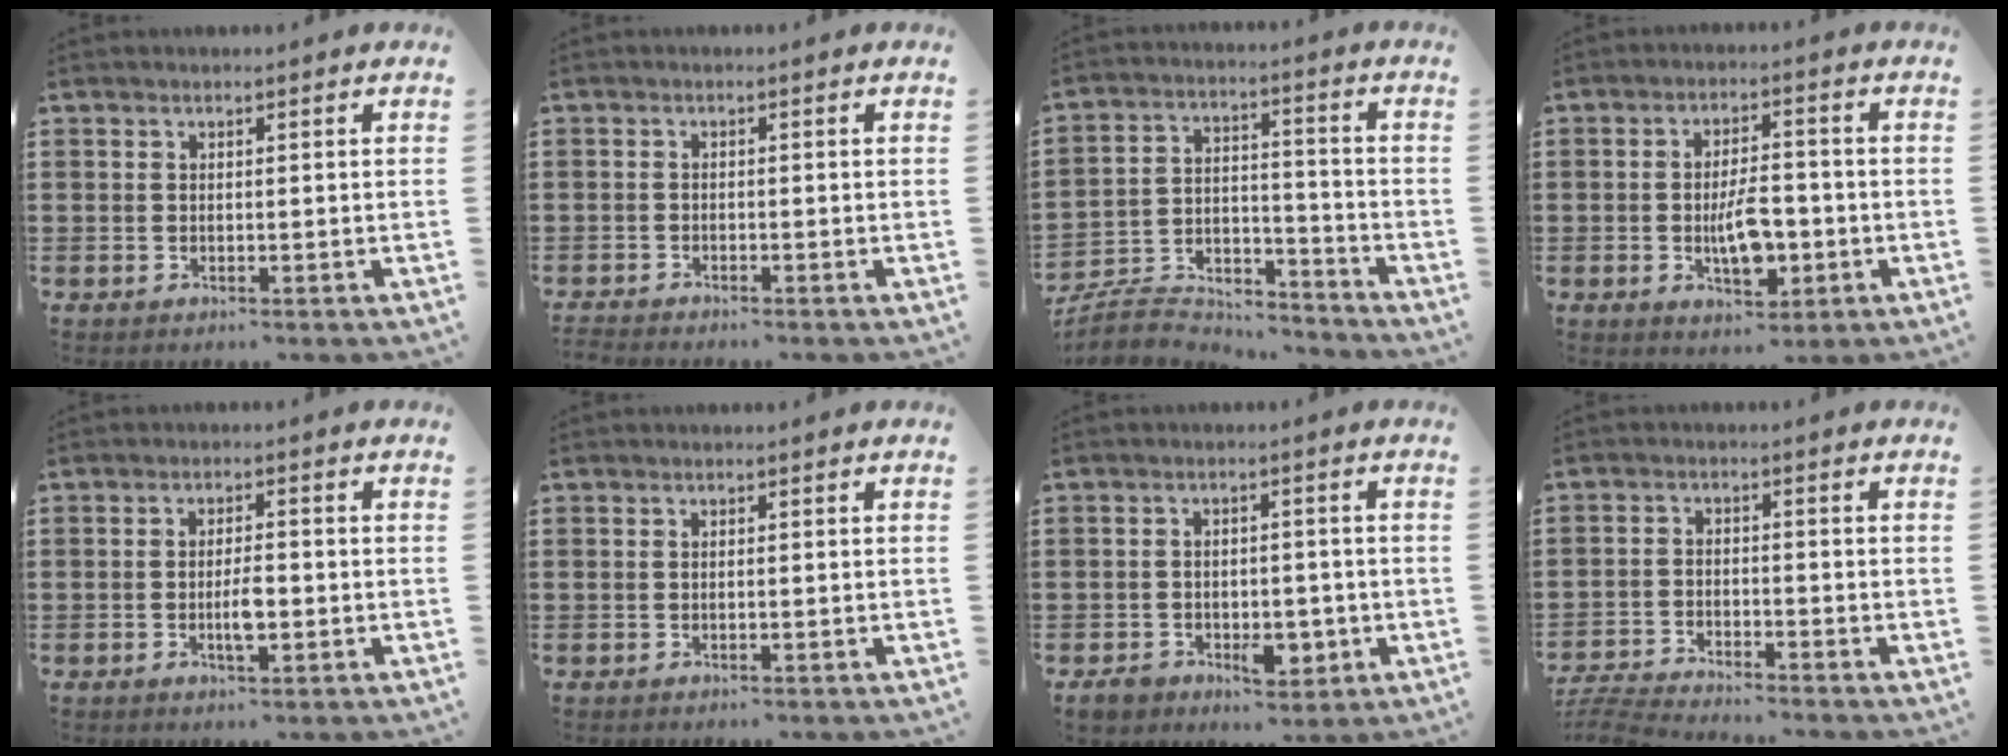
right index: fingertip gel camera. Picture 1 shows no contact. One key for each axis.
{"total": 1.2, "fx": -1.2, "fy": 0.1, "fz": -0.1, "tx": -0.001, "ty": 0.004, "tz": -0.027}
{"total": 6.7, "fx": -6.3, "fy": 2.0, "fz": 1.0, "tx": -0.032, "ty": 0.011, "tz": -0.127}
{"total": 6.8, "fx": -1.6, "fy": 3.2, "fz": 5.8, "tx": -0.096, "ty": -0.002, "tz": -0.033}
{"total": 3.6, "fx": -0.8, "fy": 1.1, "fz": 3.3, "tx": -0.067, "ty": 0.000, "tz": -0.018}
{"total": 0.0}
{"total": 5.6, "fx": -2.5, "fy": 3.6, "fz": 3.5, "tx": -0.062, "ty": 0.004, "tz": -0.047}
{"total": 4.5, "fx": -4.4, "fy": 0.0, "fz": 0.6, "tx": -0.032, "ty": -0.009, "tz": -0.096}